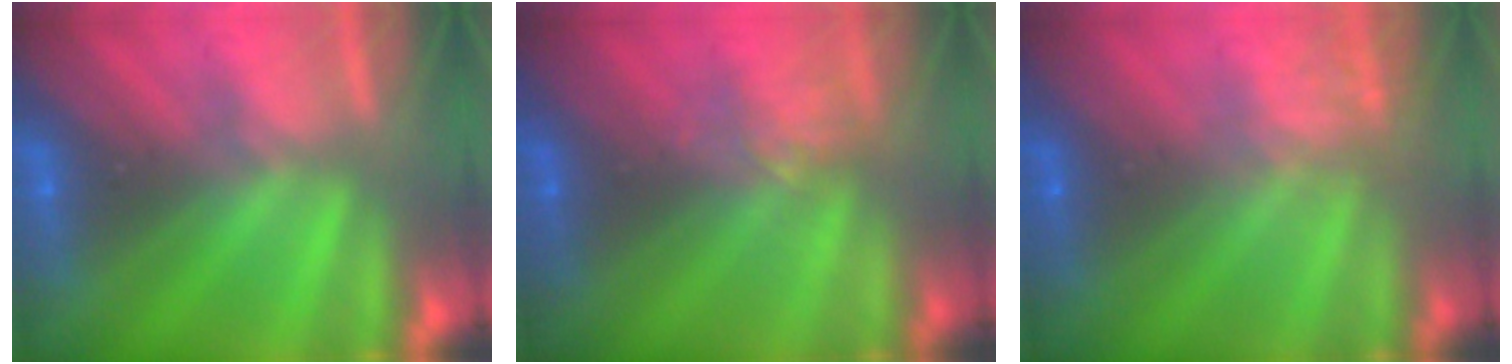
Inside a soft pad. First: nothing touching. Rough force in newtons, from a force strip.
{"total": 4.4}
{"total": 1.8}